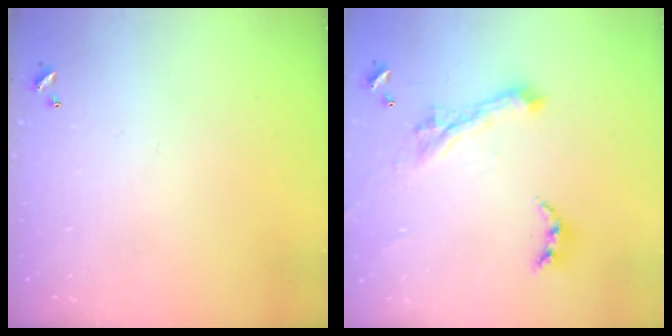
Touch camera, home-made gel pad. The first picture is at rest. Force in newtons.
{"total": 2.8, "press": 2.5, "slide": 1.3}